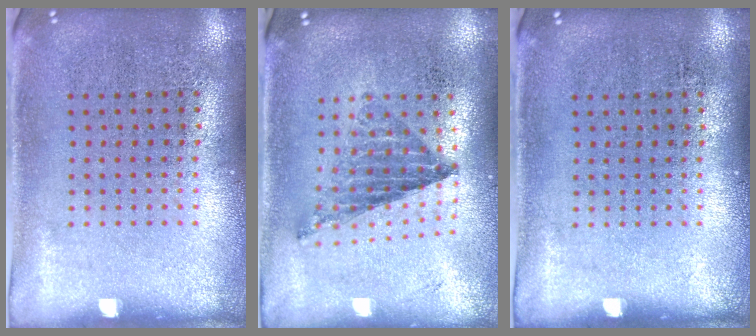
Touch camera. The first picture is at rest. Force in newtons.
{"total": 0.9, "press": 0.9, "slide": 0.0}
{"total": 0.0}